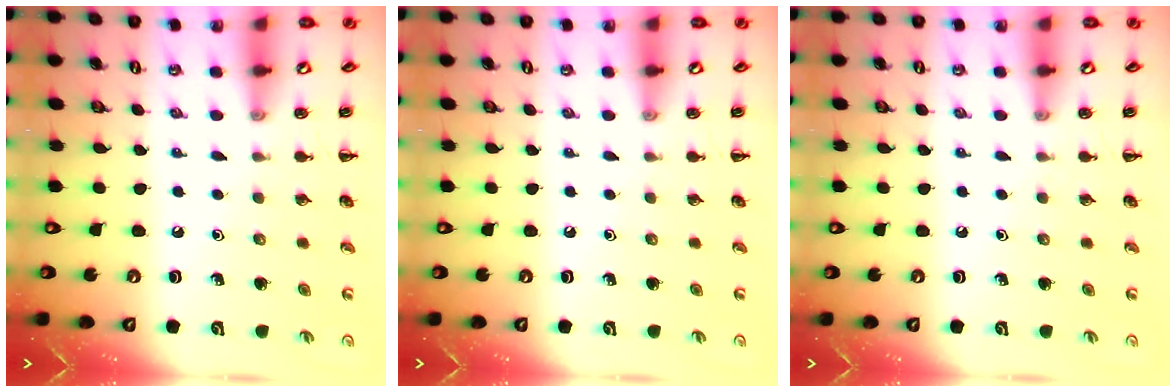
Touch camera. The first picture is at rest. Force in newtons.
{"total": 0.0}
{"total": 0.0}